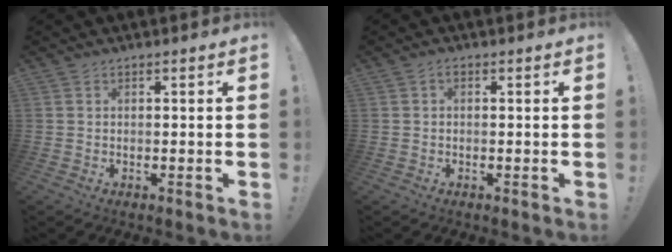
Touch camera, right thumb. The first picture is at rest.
{"total": 0.5, "force": [-0.1, 0.3, 0.5], "torque": [-0.011, 0.001, -0.002]}